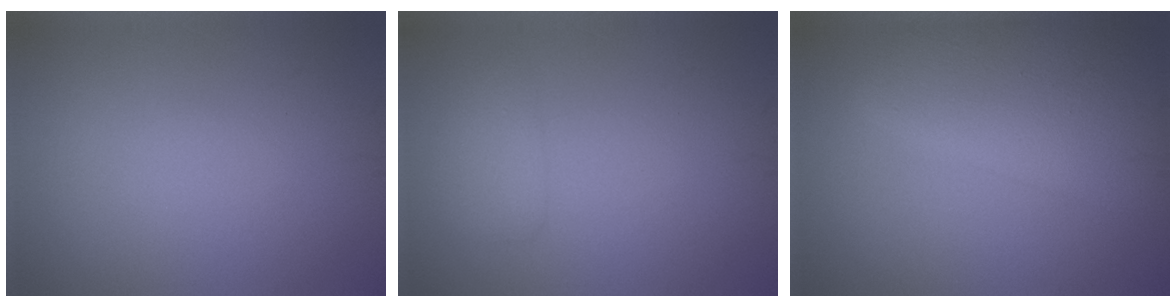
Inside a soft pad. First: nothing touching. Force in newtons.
{"total": 1.6, "press": 1.6, "slide": 0.0}
{"total": 8.1, "press": 8.1, "slide": 0.5}